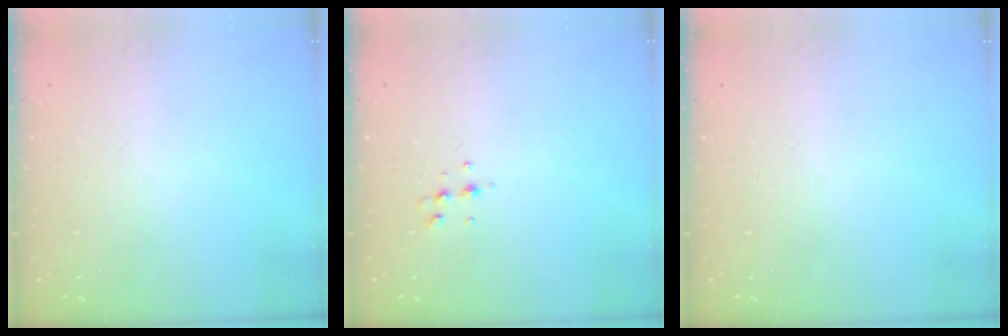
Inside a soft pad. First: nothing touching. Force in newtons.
{"total": 4.7, "press": 4.6, "slide": 1.0}
{"total": 0.0}